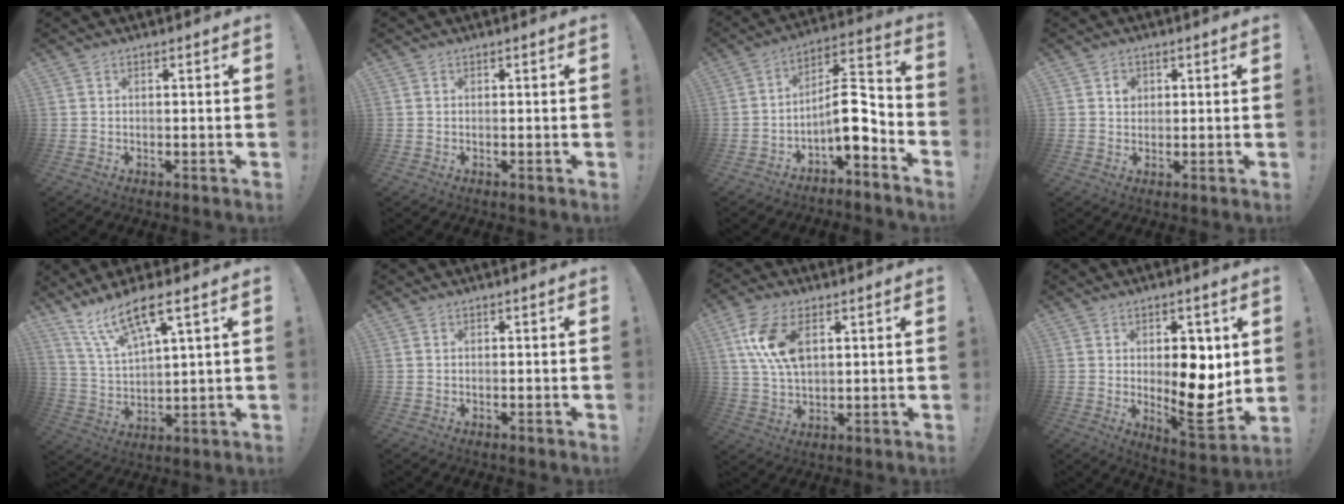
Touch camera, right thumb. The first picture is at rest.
{"total": 0.0}
{"total": 12.1, "force": [-3.6, 4.8, 10.5], "torque": [-0.169, 0.018, -0.057]}
{"total": 2.6, "force": [0.9, 2.3, 0.9], "torque": [0.010, -0.007, 0.009]}
{"total": 12.6, "force": [8.7, 2.9, 8.6], "torque": [-0.166, -0.040, 0.151]}
{"total": 0.0}
{"total": 11.9, "force": [4.5, 6.5, 8.9], "torque": [-0.177, -0.008, 0.083]}
{"total": 11.9, "force": [1.1, 5.9, 10.3], "torque": [-0.127, -0.016, 0.021]}